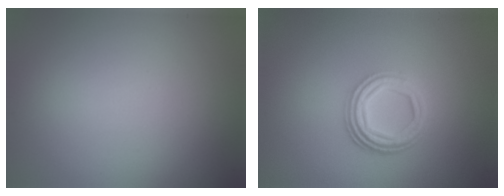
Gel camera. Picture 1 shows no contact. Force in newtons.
{"total": 4.5, "press": 3.3, "slide": 3.1}